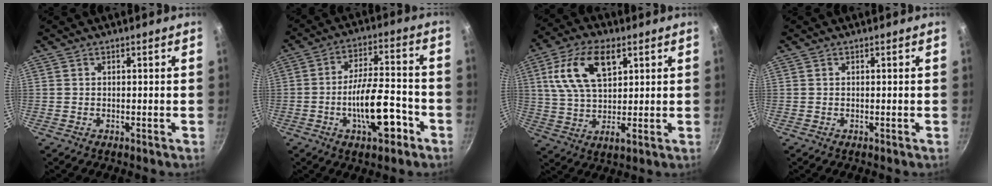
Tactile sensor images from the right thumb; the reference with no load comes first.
{"total": 13.0, "force": [-5.3, 5.0, 10.8], "torque": [-0.158, 0.040, -0.083]}
{"total": 13.9, "force": [5.0, 7.5, 10.6], "torque": [-0.179, -0.004, 0.089]}
{"total": 0.0}